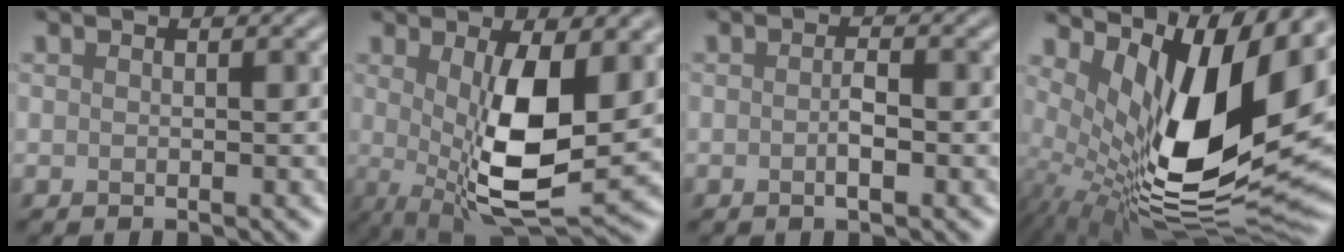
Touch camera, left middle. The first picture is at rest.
{"total": 9.0, "force": [0.3, 2.9, 8.5], "torque": [-0.152, -0.017, 0.009]}
{"total": 1.6, "force": [-0.6, 0.3, 1.4], "torque": [-0.027, -0.003, -0.012]}
{"total": 15.0, "force": [2.2, 6.5, 13.3], "torque": [-0.232, -0.026, 0.043]}